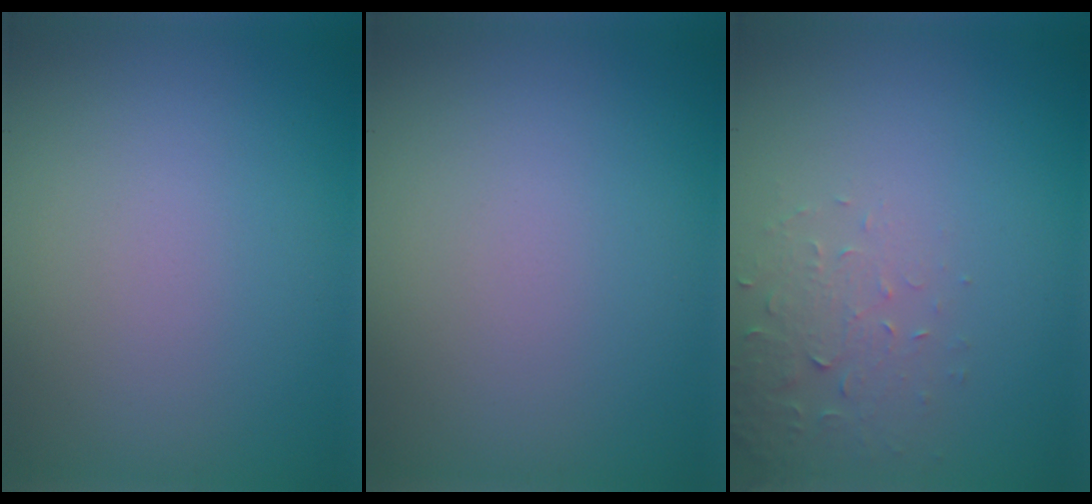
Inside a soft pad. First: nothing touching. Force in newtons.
{"total": 0.0}
{"total": 2.2, "press": 2.2, "slide": 0.4}